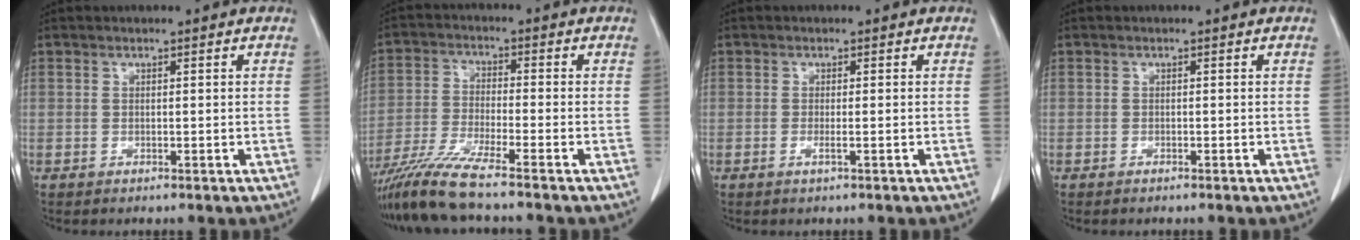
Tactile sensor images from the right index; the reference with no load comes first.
{"total": 8.8, "force": [-7.5, -1.3, 4.5], "torque": [-0.088, -0.026, -0.139]}
{"total": 1.1, "force": [-0.4, -0.1, 1.0], "torque": [-0.022, -0.004, -0.007]}
{"total": 0.0}